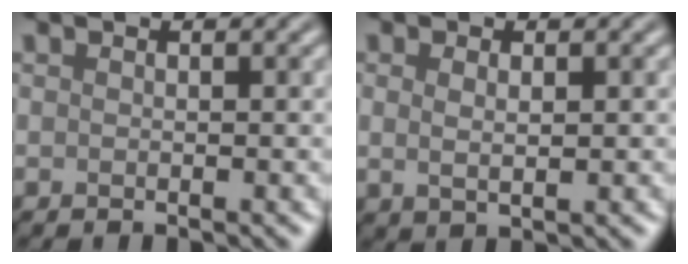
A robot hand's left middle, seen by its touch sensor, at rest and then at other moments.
{"total": 1.6, "force": [0.4, 0.7, 1.3], "torque": [-0.028, -0.003, 0.011]}